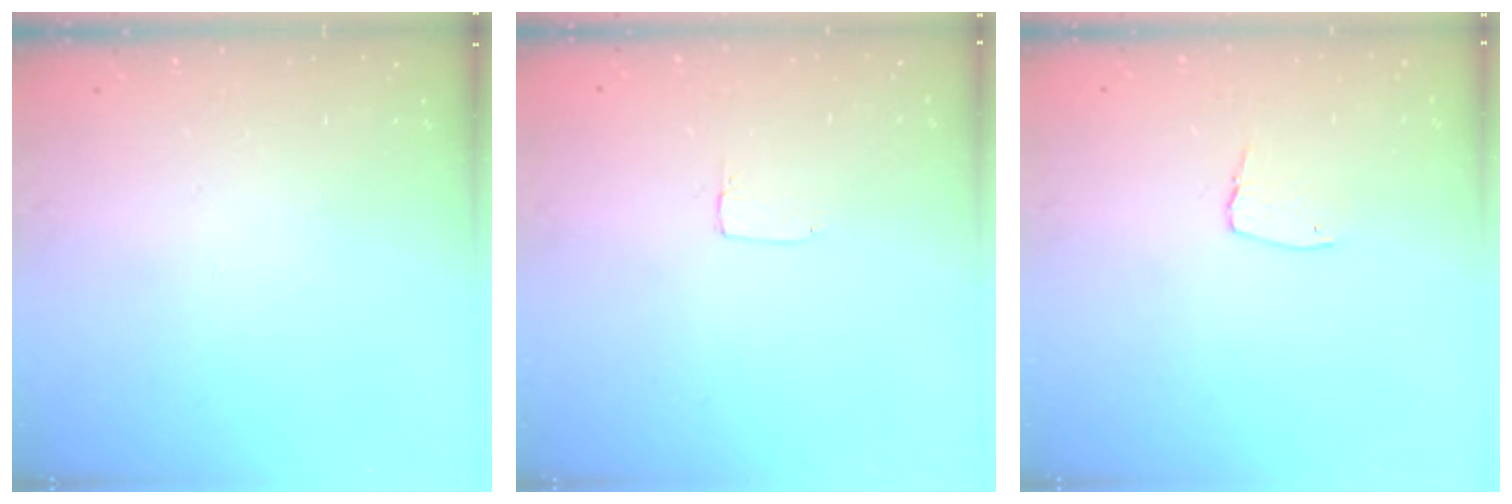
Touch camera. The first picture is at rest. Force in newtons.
{"total": 1.2, "press": 1.2, "slide": 0.0}
{"total": 5.4, "press": 5.3, "slide": 0.5}